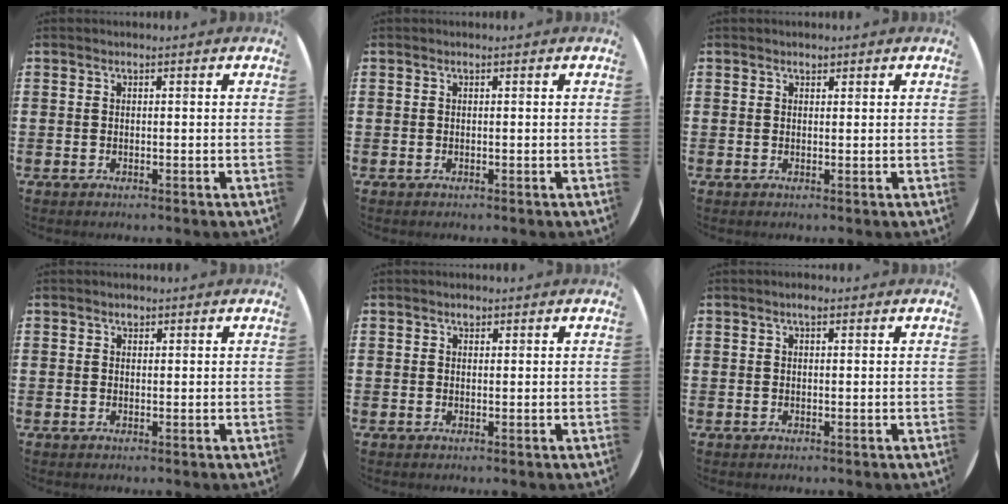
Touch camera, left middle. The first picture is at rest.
{"total": 0.0}
{"total": 0.7, "force": [0.6, 0.3, 0.0], "torque": [0.006, -0.001, 0.011]}
{"total": 0.7, "force": [0.5, 0.4, 0.1], "torque": [0.005, -0.001, 0.008]}
{"total": 0.8, "force": [0.6, 0.5, 0.3], "torque": [0.002, -0.001, 0.009]}
{"total": 1.0, "force": [0.5, 0.5, 0.7], "torque": [-0.007, 0.003, 0.007]}